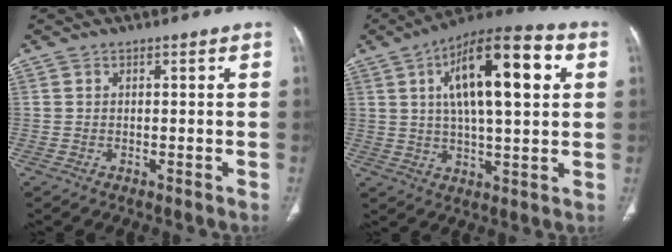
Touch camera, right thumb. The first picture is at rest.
{"total": 19.9, "force": [5.6, 7.1, 17.7], "torque": [-0.267, 0.011, 0.081]}